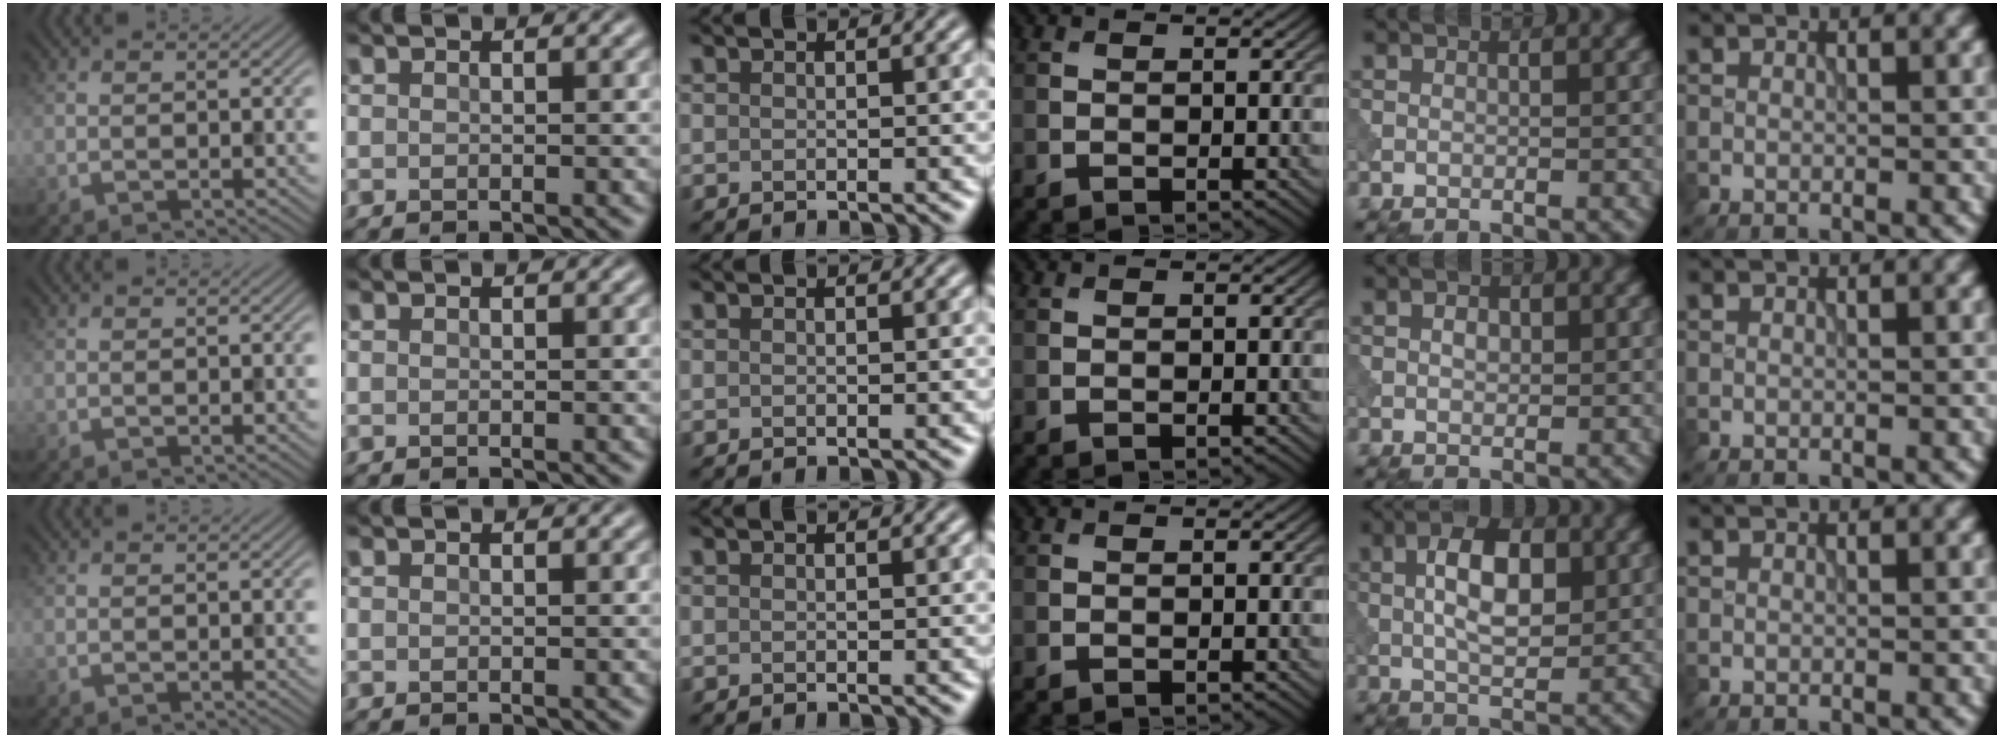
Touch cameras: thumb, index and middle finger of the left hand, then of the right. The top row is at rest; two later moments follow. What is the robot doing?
{"motion": "press", "object": "tv remote"}